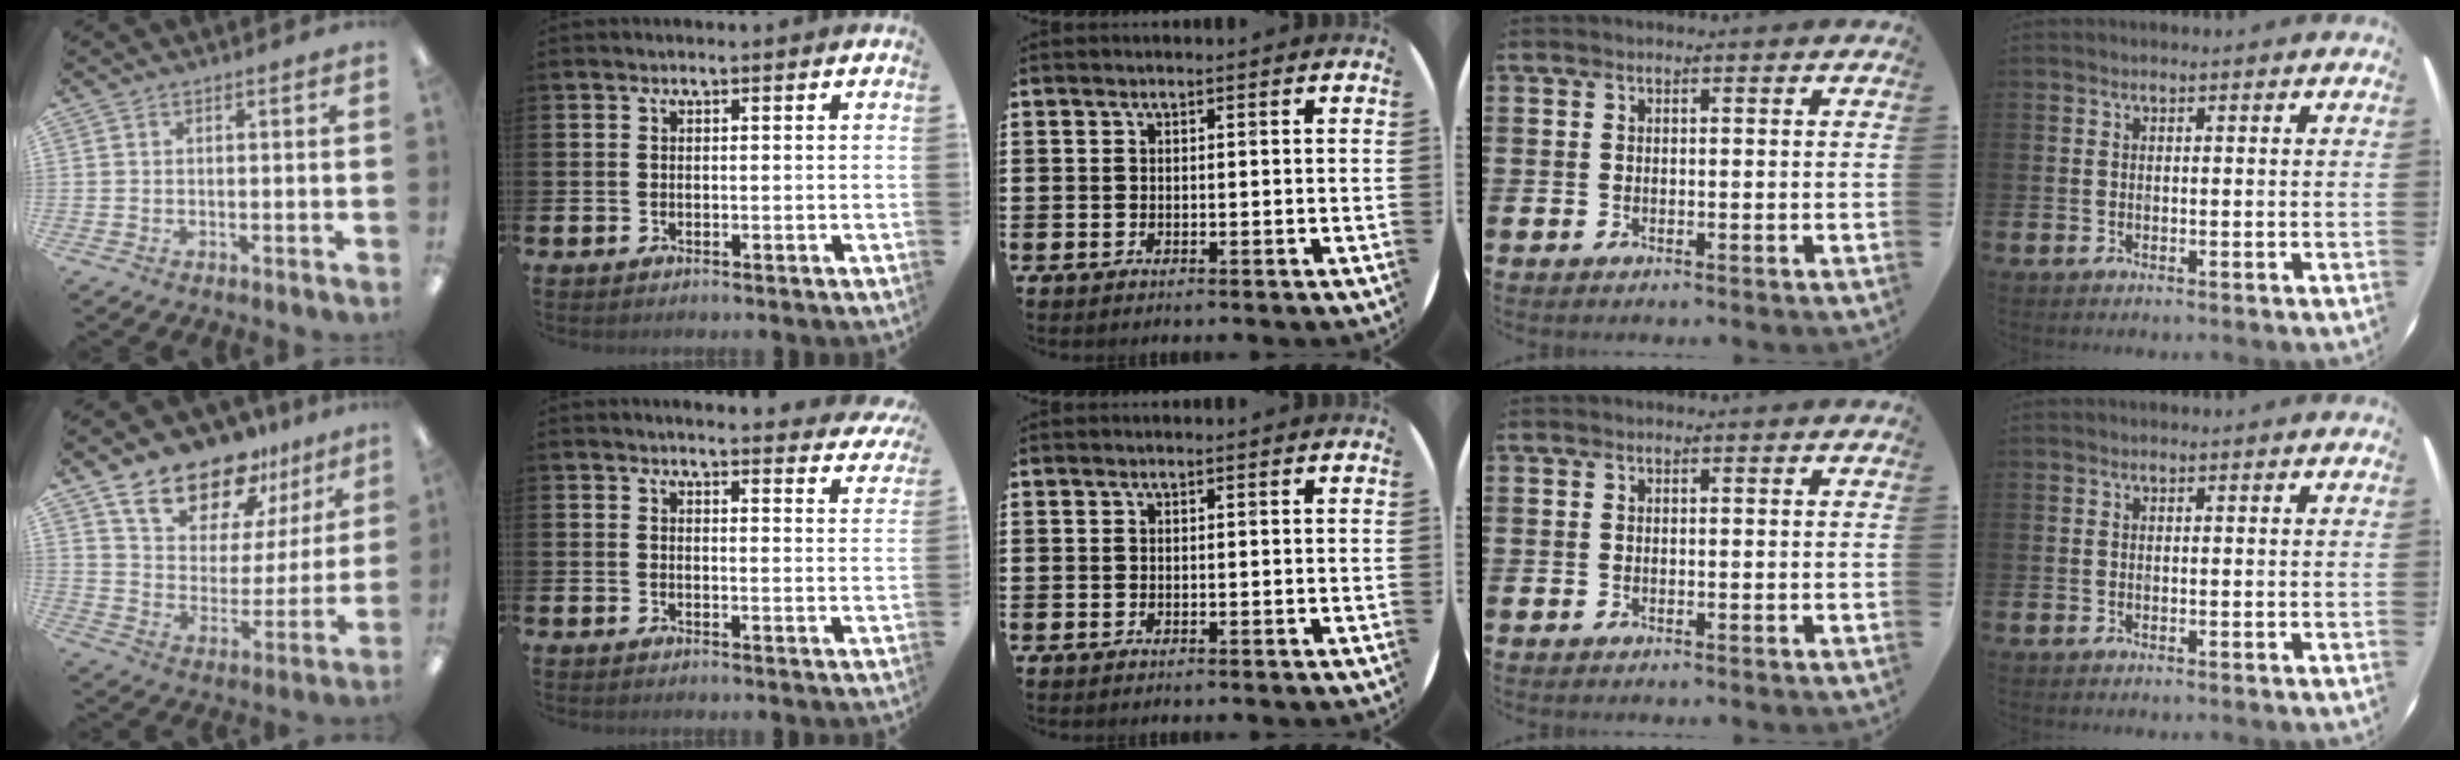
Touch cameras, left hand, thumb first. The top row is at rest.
{"thumb": {"total": 15.7, "force": [13.1, 7.1, 4.9], "torque": [-0.096, -0.098, 0.240]}, "index": {"total": 3.2, "force": [3.2, 0.0, 0.1], "torque": [-0.001, -0.023, 0.056]}}